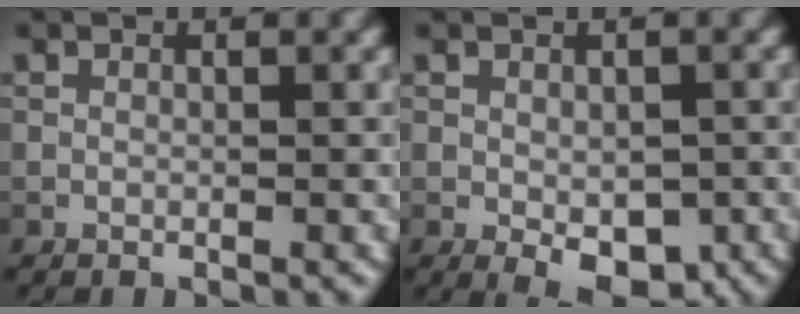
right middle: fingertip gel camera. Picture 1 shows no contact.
{"total": 5.1, "force": [-2.0, 2.5, 3.9], "torque": [-0.054, -0.014, -0.025]}